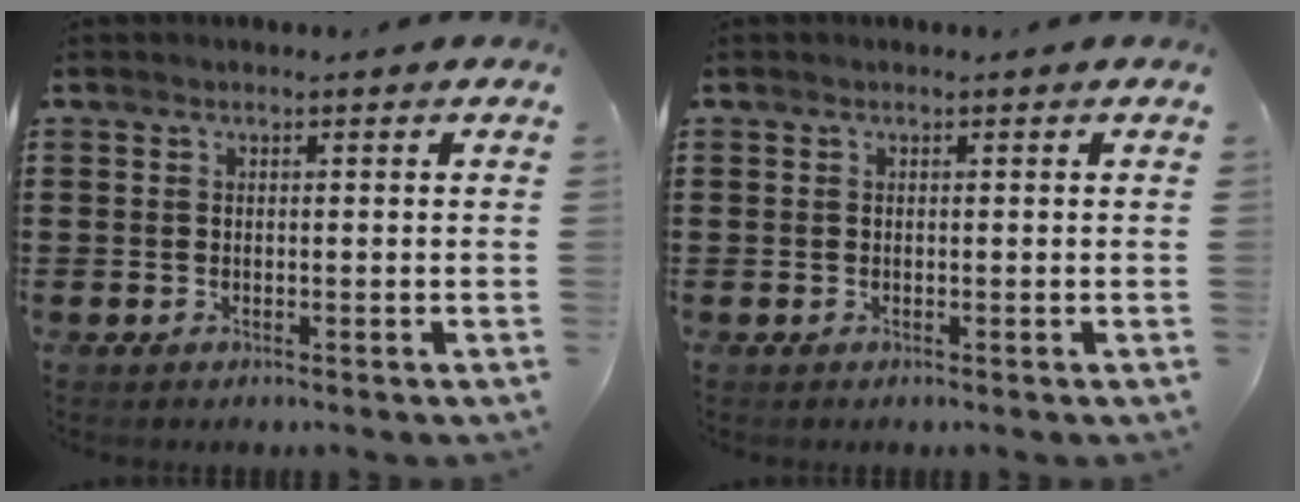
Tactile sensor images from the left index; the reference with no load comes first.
{"total": 0.0}